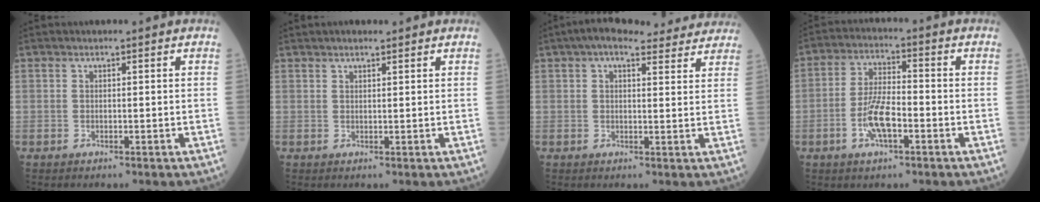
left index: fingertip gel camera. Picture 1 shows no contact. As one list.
[{"total": 1.9, "force": [1.6, 0.5, 1.0], "torque": [-0.015, 0.012, 0.023]}, {"total": 12.1, "force": [10.4, 3.5, 5.1], "torque": [-0.058, 0.039, 0.120]}, {"total": 7.0, "force": [-2.7, 2.1, 6.1], "torque": [-0.127, -0.001, -0.054]}]